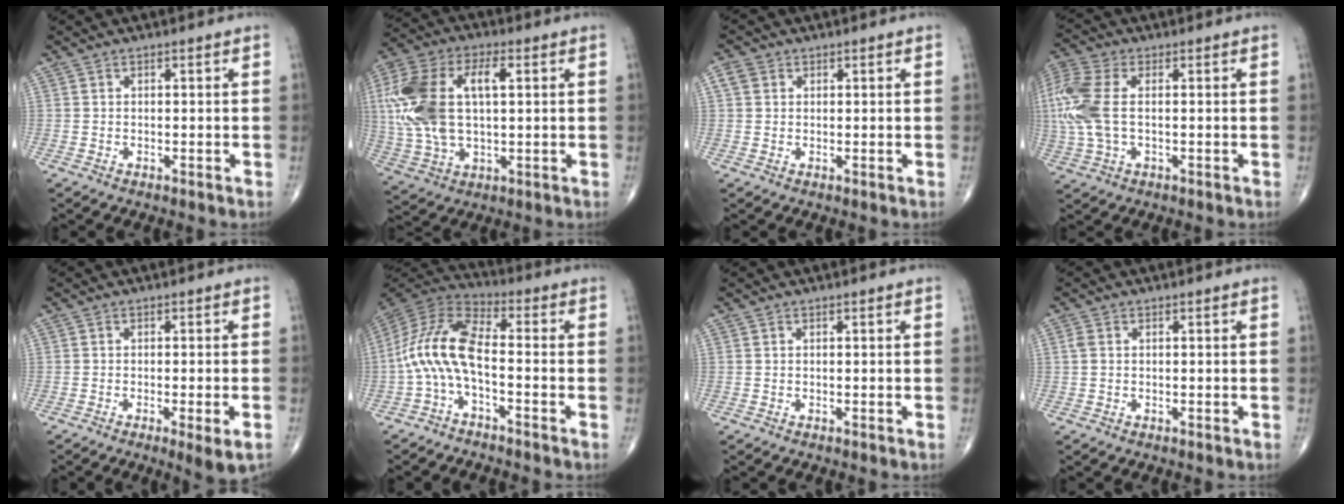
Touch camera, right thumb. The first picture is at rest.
{"total": 19.4, "force": [3.1, 10.1, 16.3], "torque": [-0.359, 0.015, 0.056]}
{"total": 2.5, "force": [0.8, 2.1, 1.0], "torque": [-0.016, 0.005, 0.014]}
{"total": 12.6, "force": [1.0, 7.0, 10.4], "torque": [-0.279, 0.015, 0.020]}
{"total": 4.5, "force": [-1.9, 0.5, 4.0], "torque": [-0.065, -0.005, -0.027]}
{"total": 12.0, "force": [-2.7, 4.8, 10.6], "torque": [-0.224, 0.054, -0.063]}
{"total": 0.0}
{"total": 1.3, "force": [0.2, 0.9, 1.0], "torque": [-0.029, 0.005, 0.006]}